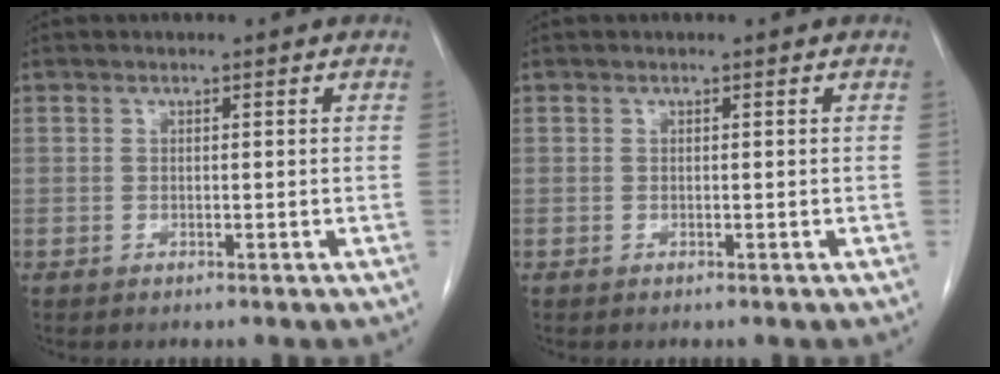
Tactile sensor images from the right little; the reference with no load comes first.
{"total": 0.0}